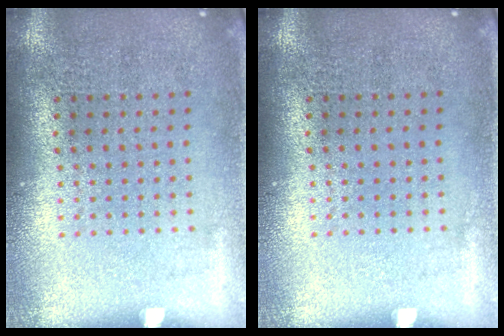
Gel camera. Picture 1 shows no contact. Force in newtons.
{"total": 0.0}